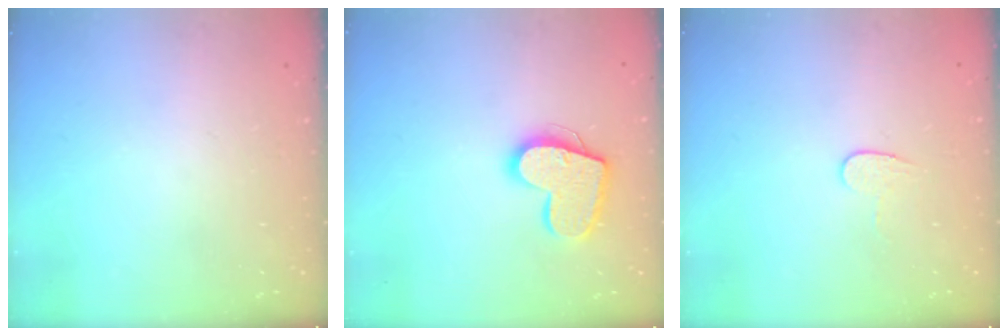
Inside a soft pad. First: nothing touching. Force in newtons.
{"total": 15.3, "press": 15.3, "slide": 1.1}
{"total": 5.8, "press": 5.8, "slide": 0.3}